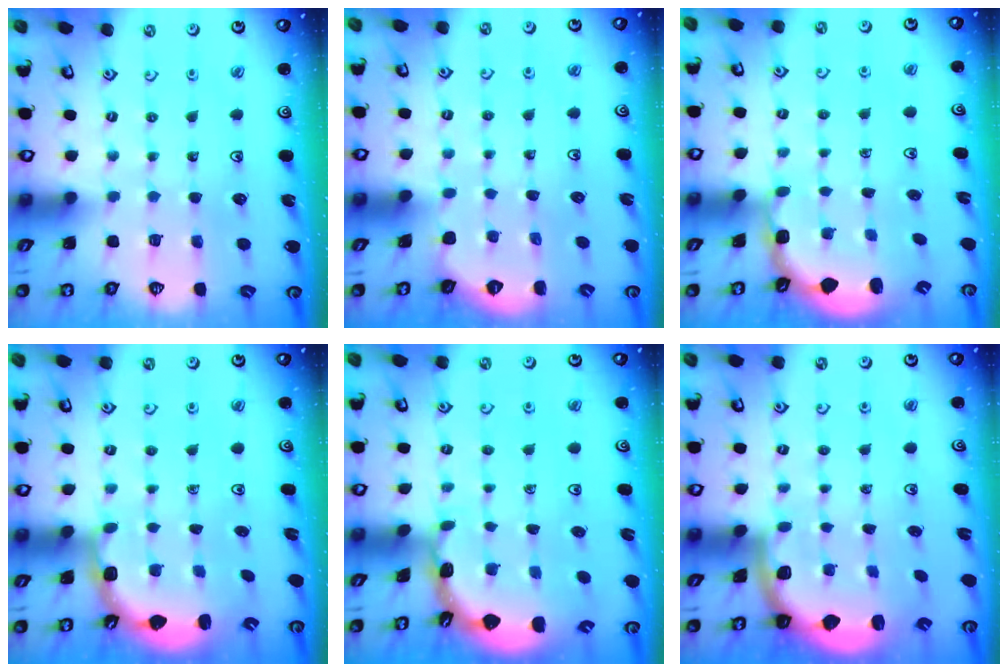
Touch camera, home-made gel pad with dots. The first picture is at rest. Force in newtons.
{"total": 0.0}
{"total": 2.4, "press": 2.0, "slide": 1.3}
{"total": 3.2, "press": 2.3, "slide": 2.3}
{"total": 1.6, "press": 1.6, "slide": 0.1}
{"total": 1.9, "press": 1.8, "slide": 0.5}